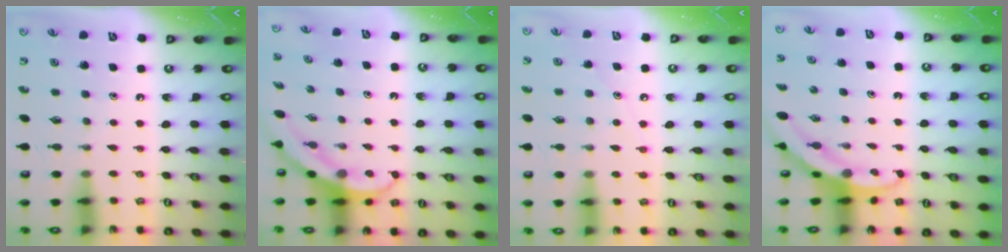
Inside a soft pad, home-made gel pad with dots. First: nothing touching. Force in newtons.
{"total": 4.0, "press": 4.0, "slide": 0.4}
{"total": 5.9, "press": 5.9, "slide": 0.4}
{"total": 3.1, "press": 3.1, "slide": 0.3}